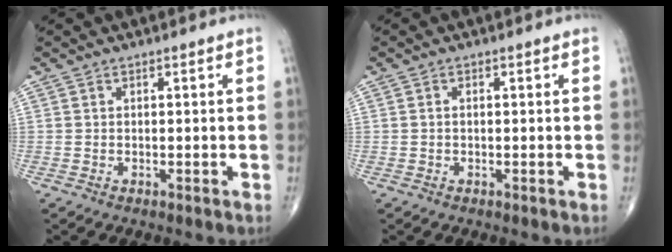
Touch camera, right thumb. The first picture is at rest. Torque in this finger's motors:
{"motor_torque": [-0.20, -0.20, -0.22, -0.01, 0.08]}